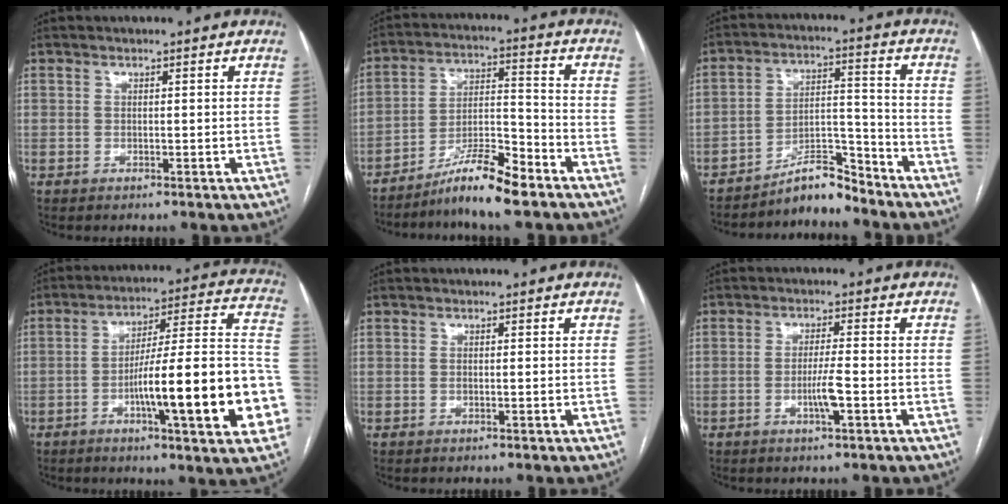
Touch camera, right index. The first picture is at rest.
{"total": 9.8, "force": [-7.7, 0.4, 6.0], "torque": [-0.109, -0.004, -0.137]}
{"total": 7.1, "force": [-6.7, 1.4, 1.9], "torque": [-0.025, 0.031, -0.114]}
{"total": 22.1, "force": [-6.7, 2.0, 21.0], "torque": [-0.239, 0.019, -0.093]}
{"total": 0.7, "force": [-0.1, 0.1, 0.7], "torque": [-0.012, -0.001, 0.001]}
{"total": 3.8, "force": [-1.4, -0.1, 3.6], "torque": [-0.068, -0.004, -0.026]}